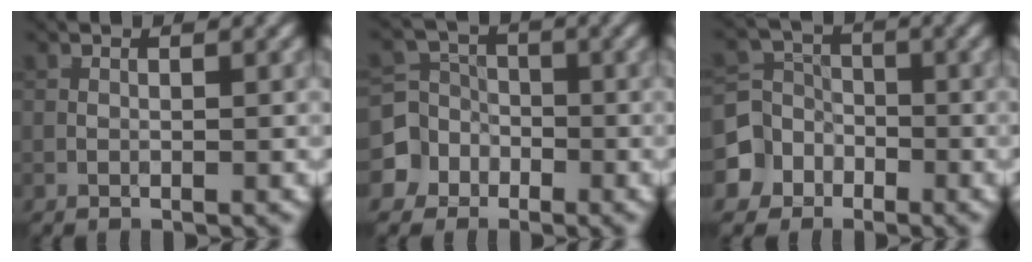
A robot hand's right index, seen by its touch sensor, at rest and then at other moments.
{"total": 5.5, "force": [-2.4, 4.9, 0.4], "torque": [0.008, 0.003, -0.069]}
{"total": 5.5, "force": [-2.6, 4.7, 0.5], "torque": [0.006, 0.001, -0.073]}